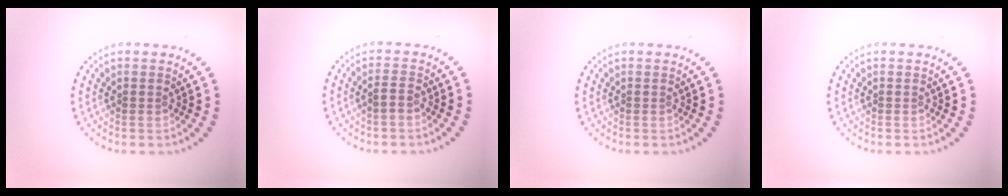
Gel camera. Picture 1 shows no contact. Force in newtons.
{"total": 0.7, "press": 0.5, "slide": 0.5}
{"total": 0.0}
{"total": 0.0}